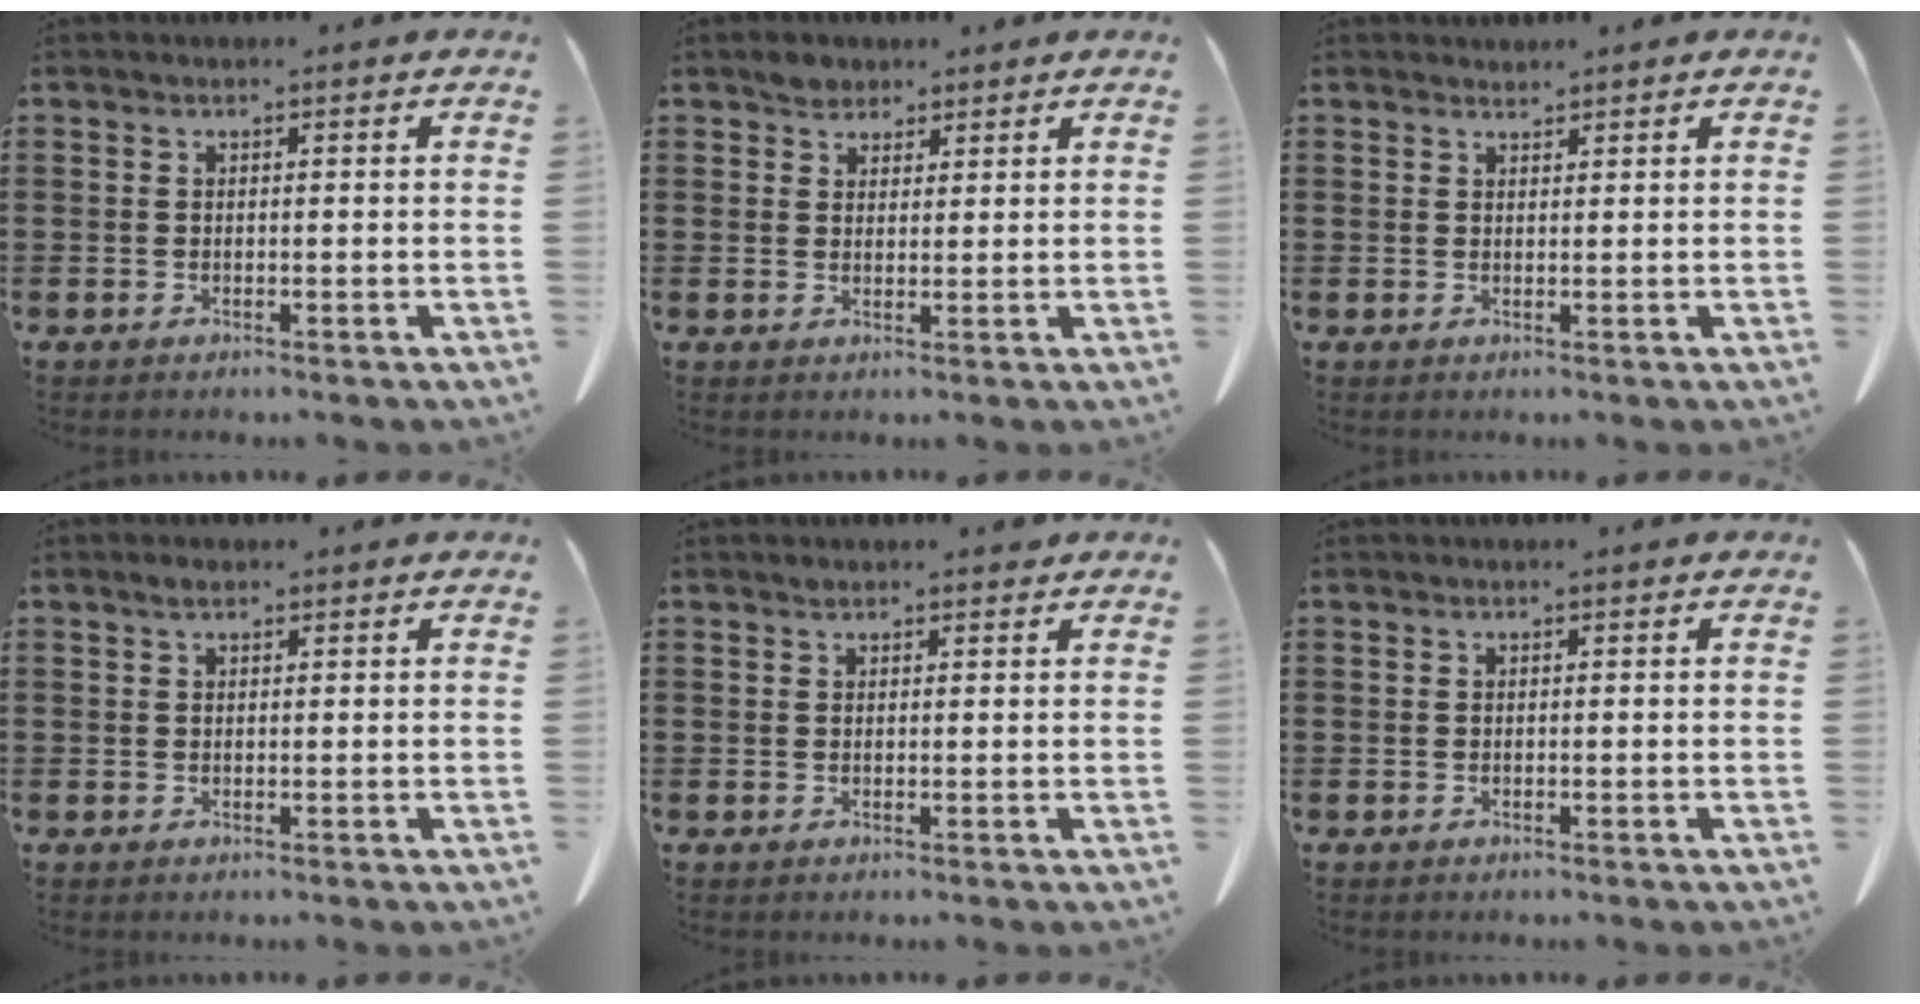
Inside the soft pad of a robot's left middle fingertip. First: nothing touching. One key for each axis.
{"total": 2.6, "fx": 2.2, "fy": 1.3, "fz": 0.3, "tx": -0.005, "ty": 0.001, "tz": 0.043}
{"total": 1.2, "fx": 1.2, "fy": 0.2, "fz": 0.0, "tx": -0.002, "ty": 0.001, "tz": 0.023}
{"total": 1.1, "fx": 0.7, "fy": 0.4, "fz": 0.7, "tx": -0.017, "ty": 0.001, "tz": 0.014}
{"total": 0.9, "fx": 0.7, "fy": 0.4, "fz": 0.4, "tx": -0.009, "ty": 0.001, "tz": 0.015}
{"total": 0.0}